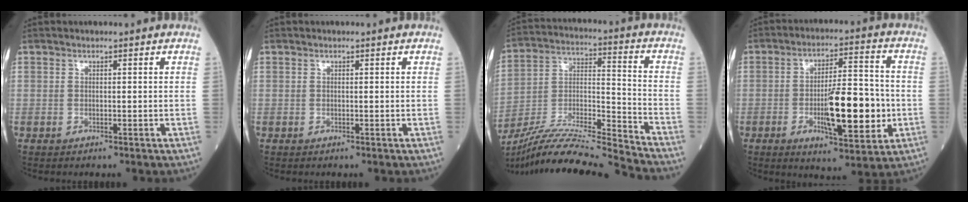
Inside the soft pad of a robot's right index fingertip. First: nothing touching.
{"total": 0.0}
{"total": 20.3, "force": [-18.9, -1.8, 7.2], "torque": [-0.147, -0.014, -0.330]}
{"total": 13.2, "force": [-2.7, 3.2, 12.6], "torque": [-0.204, 0.000, -0.037]}